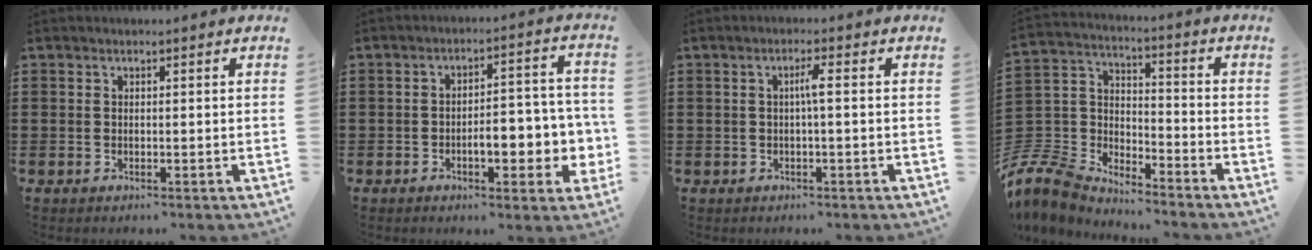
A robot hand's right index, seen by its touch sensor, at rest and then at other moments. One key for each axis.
{"total": 6.7, "fx": -2.2, "fy": 2.9, "fz": 5.7, "tx": -0.072, "ty": -0.001, "tz": -0.043}
{"total": 2.1, "fx": -0.2, "fy": -0.1, "fz": 2.1, "tx": -0.041, "ty": -0.001, "tz": -0.007}
{"total": 7.6, "fx": -6.9, "fy": 3.0, "fz": 1.2, "tx": -0.079, "ty": -0.011, "tz": -0.149}